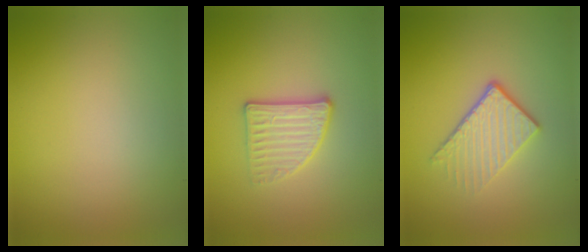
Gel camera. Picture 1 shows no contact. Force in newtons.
{"total": 2.7, "press": 2.6, "slide": 0.8}
{"total": 3.5, "press": 2.6, "slide": 2.3}